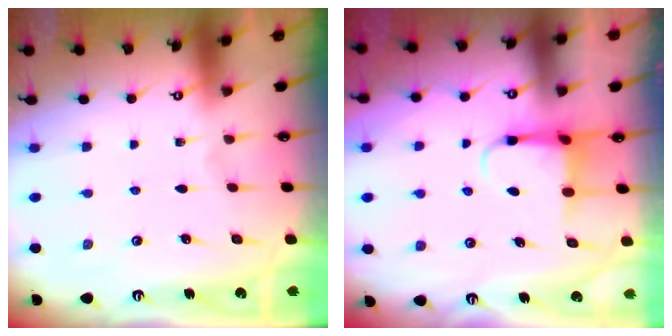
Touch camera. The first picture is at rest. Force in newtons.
{"total": 4.1, "press": 4.1, "slide": 0.5}